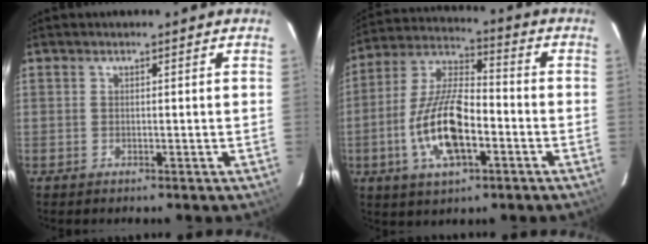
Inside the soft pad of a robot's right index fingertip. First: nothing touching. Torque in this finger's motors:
{"motor_torque": [1.77, -0.06, 1.06, 0.17]}